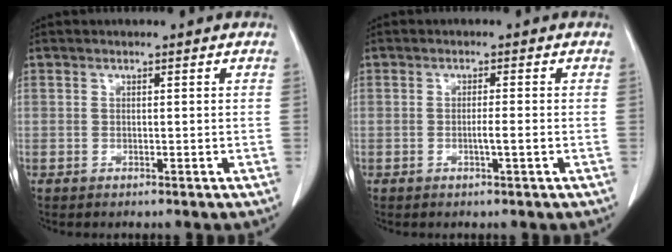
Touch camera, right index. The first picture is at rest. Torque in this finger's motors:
{"motor_torque": [0.87, -0.31, 0.35, 0.08]}